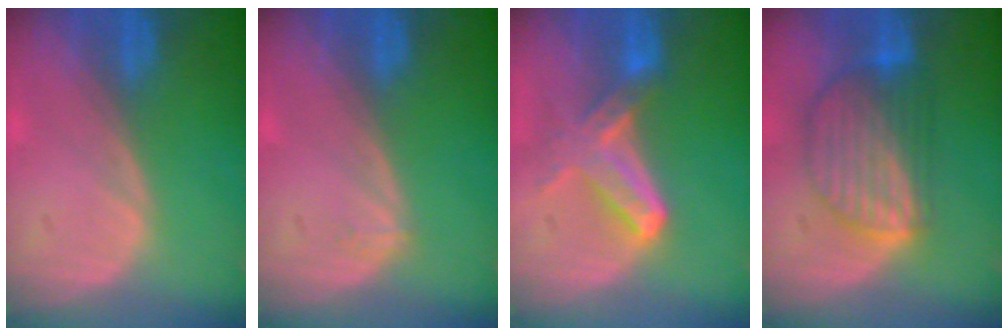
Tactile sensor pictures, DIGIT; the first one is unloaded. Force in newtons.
{"total": 0.5, "press": 0.5, "slide": 0.2}
{"total": 6.1, "press": 6.1, "slide": 0.1}
{"total": 8.8, "press": 7.7, "slide": 4.2}